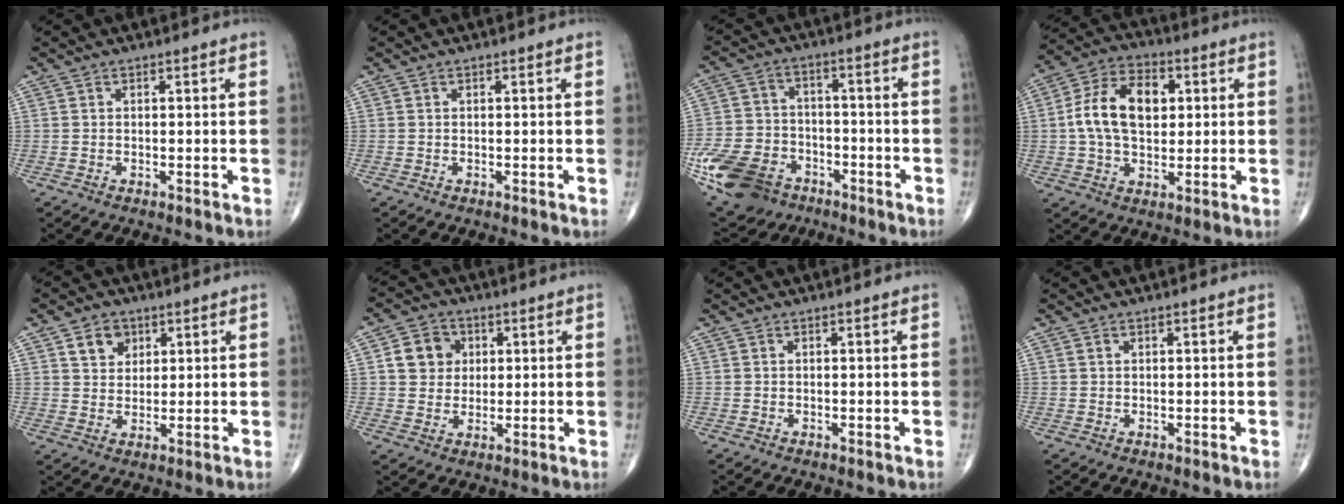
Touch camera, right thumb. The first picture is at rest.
{"total": 0.0}
{"total": 16.8, "force": [-8.4, 12.0, 8.2], "torque": [-0.167, 0.031, -0.144]}
{"total": 13.6, "force": [1.8, 8.7, 10.3], "torque": [-0.166, 0.016, 0.024]}
{"total": 5.5, "force": [2.6, 4.3, 2.2], "torque": [-0.013, -0.011, 0.045]}
{"total": 8.0, "force": [1.9, 7.0, 3.4], "torque": [-0.032, -0.001, 0.028]}
{"total": 0.0}
{"total": 0.6, "force": [0.3, 0.4, 0.3], "torque": [-0.005, 0.002, 0.006]}